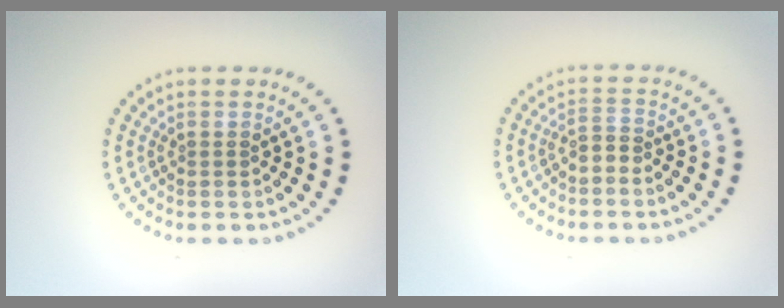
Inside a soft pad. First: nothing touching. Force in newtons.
{"total": 1.6, "press": 1.3, "slide": 1.0}